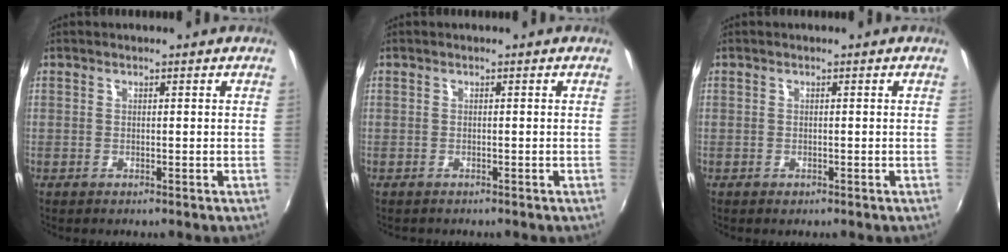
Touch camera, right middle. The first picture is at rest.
{"total": 0.5, "force": [-0.5, 0.3, 0.0], "torque": [-0.003, 0.000, -0.007]}
{"total": 0.6, "force": [-0.4, 0.4, 0.1], "torque": [-0.001, -0.003, -0.007]}